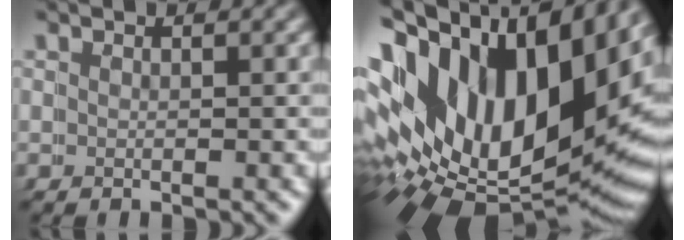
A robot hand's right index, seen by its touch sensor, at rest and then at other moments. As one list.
[{"total": 23.7, "force": [0.6, 15.8, 17.7], "torque": [-0.312, -0.029, 0.024]}]